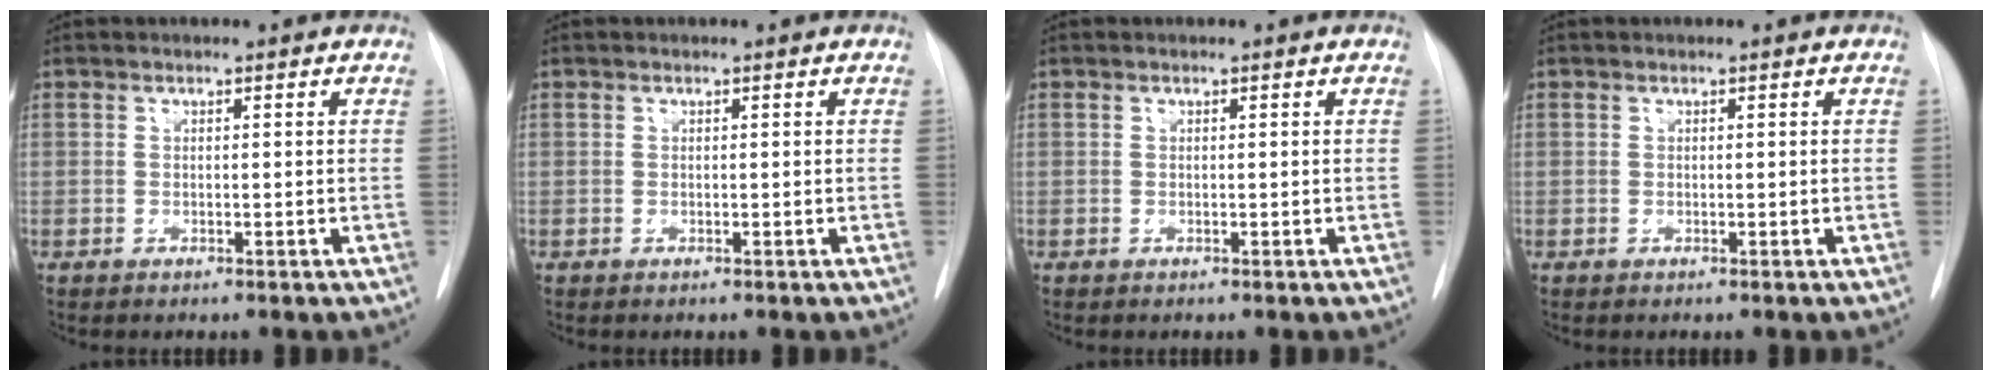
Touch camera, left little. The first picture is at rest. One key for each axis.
{"total": 0.0}
{"total": 0.0}
{"total": 0.0}